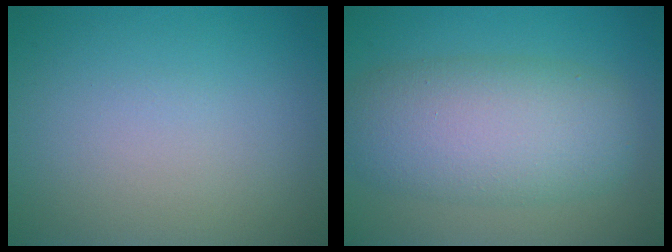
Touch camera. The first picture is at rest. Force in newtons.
{"total": 7.8, "press": 7.8, "slide": 0.4}